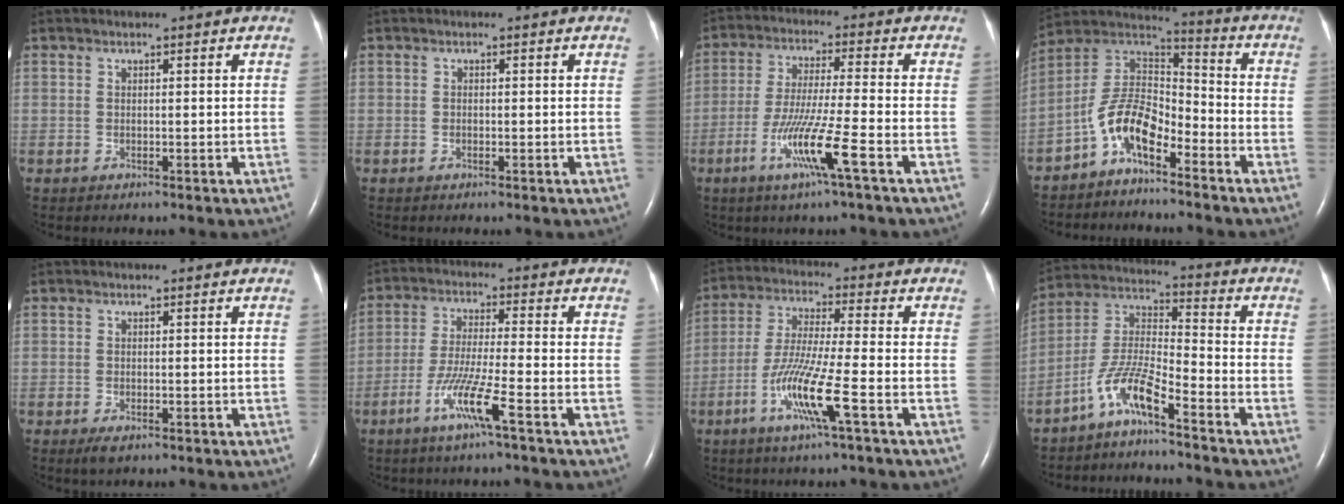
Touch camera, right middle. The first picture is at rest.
{"total": 0.0}
{"total": 9.3, "force": [-4.2, -1.0, 8.2], "torque": [-0.164, -0.020, -0.083]}
{"total": 9.4, "force": [-5.7, 4.0, 6.4], "torque": [-0.139, 0.031, -0.112]}
{"total": 1.5, "force": [-0.8, 0.6, 1.1], "torque": [-0.024, -0.004, -0.011]}
{"total": 7.5, "force": [-3.9, -0.8, 6.4], "torque": [-0.132, -0.015, -0.079]}
{"total": 9.9, "force": [-4.1, -0.5, 9.0], "torque": [-0.184, -0.014, -0.083]}
{"total": 8.0, "force": [-5.8, 0.4, 5.4], "torque": [-0.125, 0.006, -0.117]}